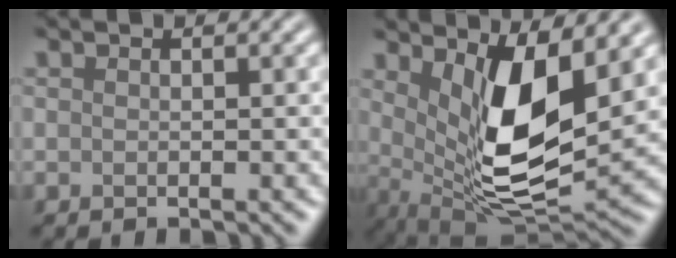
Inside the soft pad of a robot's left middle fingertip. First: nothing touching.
{"total": 8.7, "force": [2.5, 3.0, 7.8], "torque": [-0.146, -0.025, 0.049]}